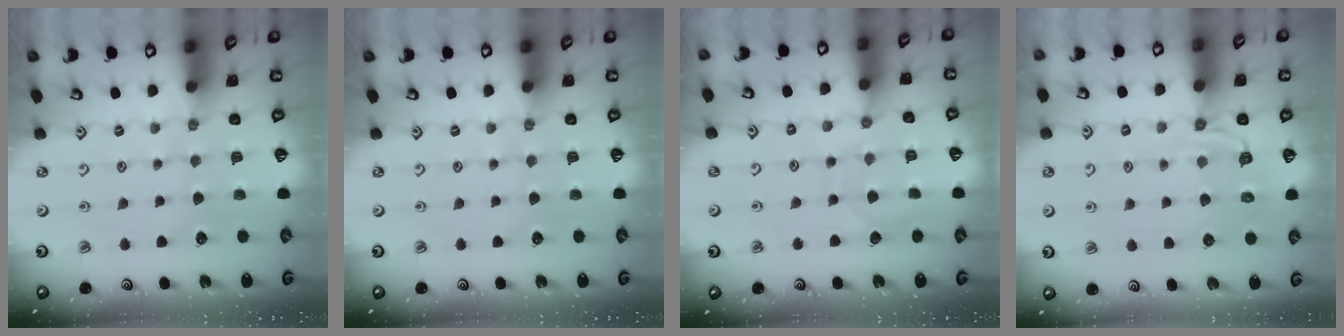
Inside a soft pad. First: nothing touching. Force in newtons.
{"total": 0.0}
{"total": 5.6, "press": 5.6, "slide": 0.6}
{"total": 3.7, "press": 3.1, "slide": 2.0}